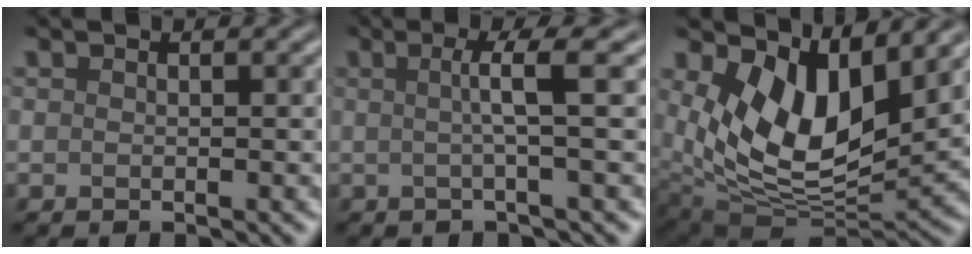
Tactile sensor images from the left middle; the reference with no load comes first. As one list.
[{"total": 3.3, "force": [0.4, 0.3, 3.2], "torque": [-0.056, 0.006, 0.002]}, {"total": 10.9, "force": [4.1, 6.0, 8.1], "torque": [-0.153, -0.021, 0.079]}]